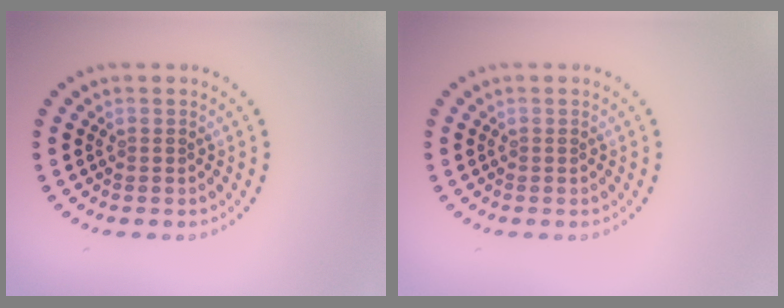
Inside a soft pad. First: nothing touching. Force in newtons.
{"total": 0.0}